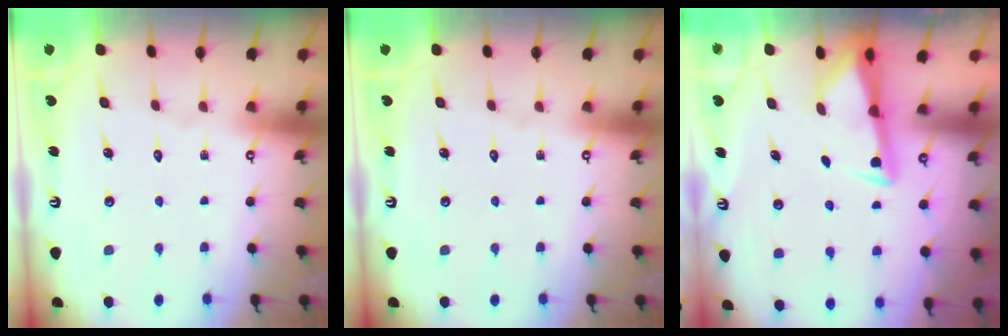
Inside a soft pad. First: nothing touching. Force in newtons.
{"total": 0.0}
{"total": 3.0, "press": 2.9, "slide": 0.5}